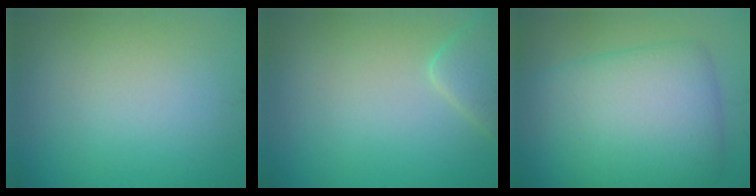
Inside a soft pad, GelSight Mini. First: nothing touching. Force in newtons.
{"total": 2.8, "press": 2.8, "slide": 0.1}
{"total": 10.4, "press": 10.4, "slide": 0.2}